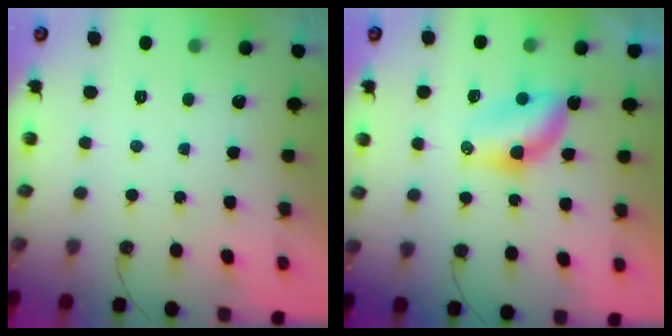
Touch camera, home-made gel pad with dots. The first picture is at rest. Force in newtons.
{"total": 7.7, "press": 7.1, "slide": 3.0}